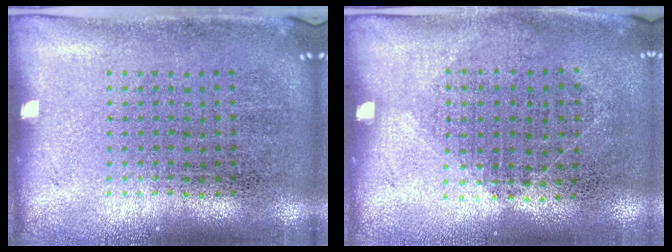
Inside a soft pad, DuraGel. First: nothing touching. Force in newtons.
{"total": 1.0, "press": 0.9, "slide": 0.4}